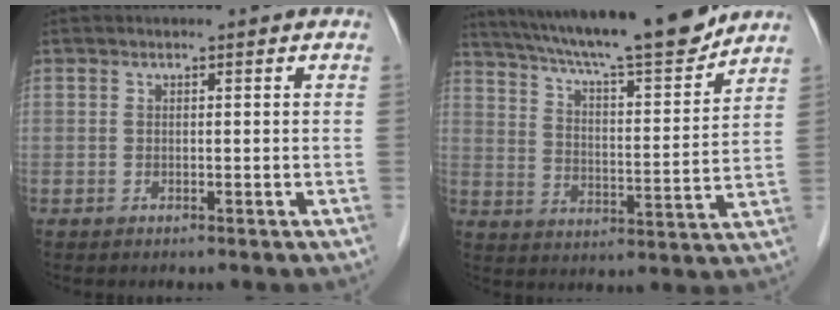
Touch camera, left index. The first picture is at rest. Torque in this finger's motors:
{"motor_torque": [0.19, -0.34, 0.32, 0.10]}